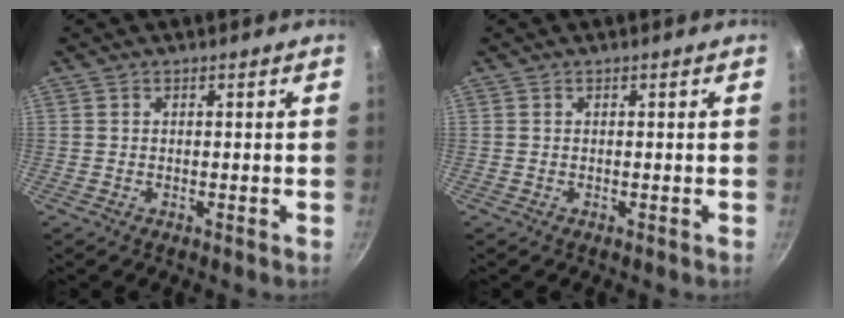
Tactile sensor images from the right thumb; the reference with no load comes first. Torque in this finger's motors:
{"motor_torque": [-0.01, 0.01, 0.00, 0.00, 0.00]}